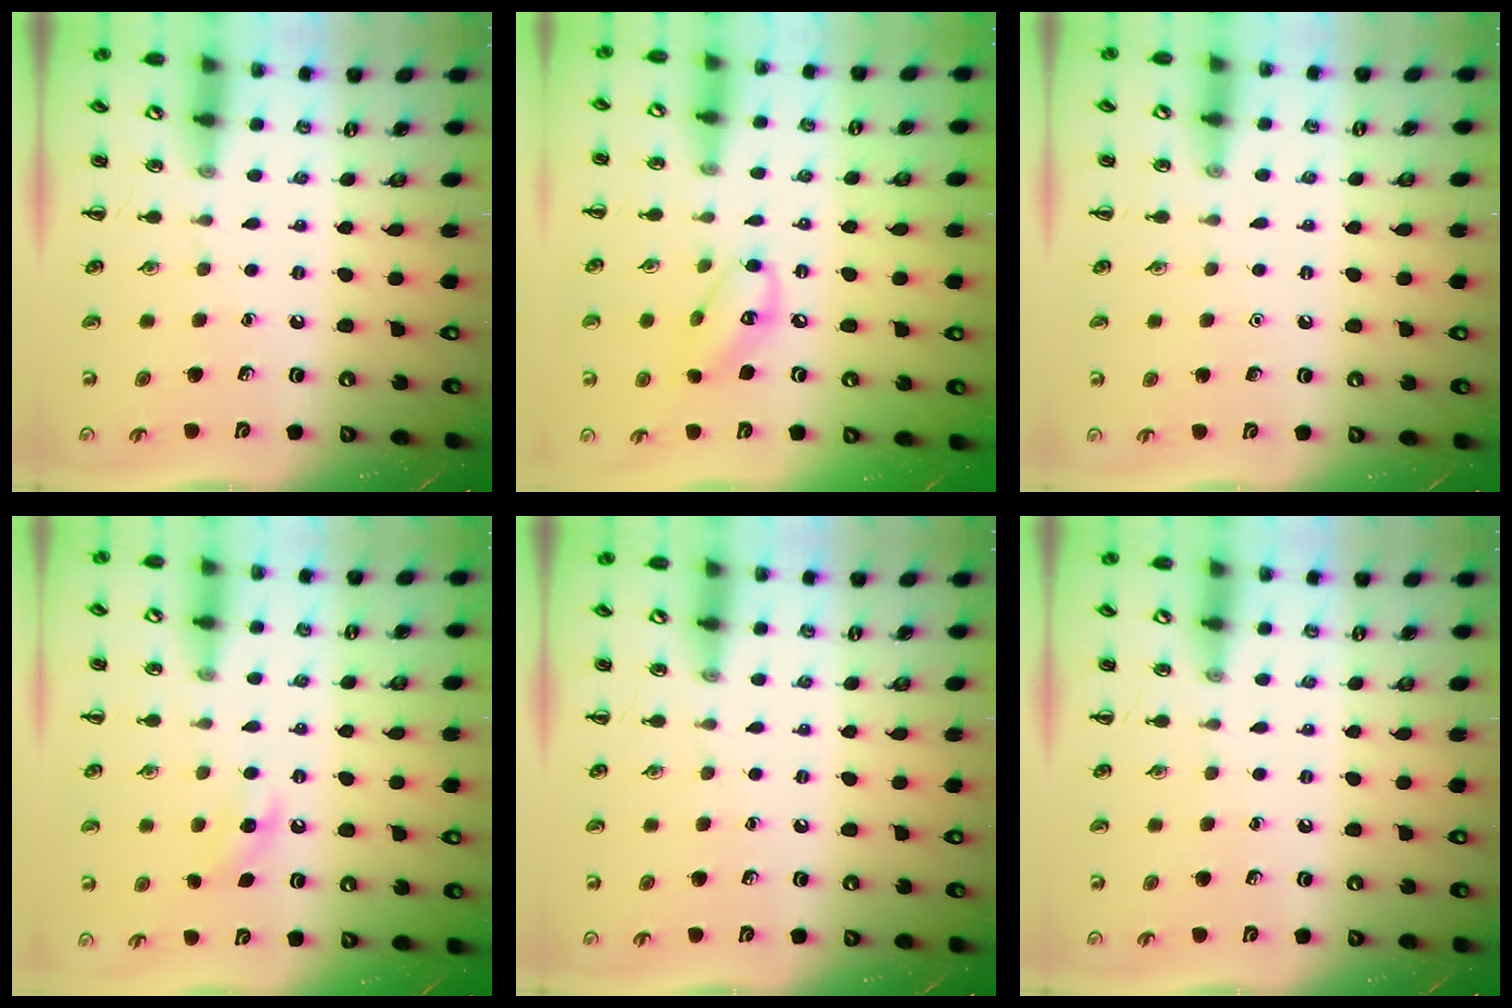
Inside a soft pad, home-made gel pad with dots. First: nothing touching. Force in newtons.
{"total": 9.5, "press": 9.4, "slide": 1.3}
{"total": 1.5, "press": 1.5, "slide": 0.1}
{"total": 6.4, "press": 6.2, "slide": 1.6}
{"total": 0.0}
{"total": 0.0}